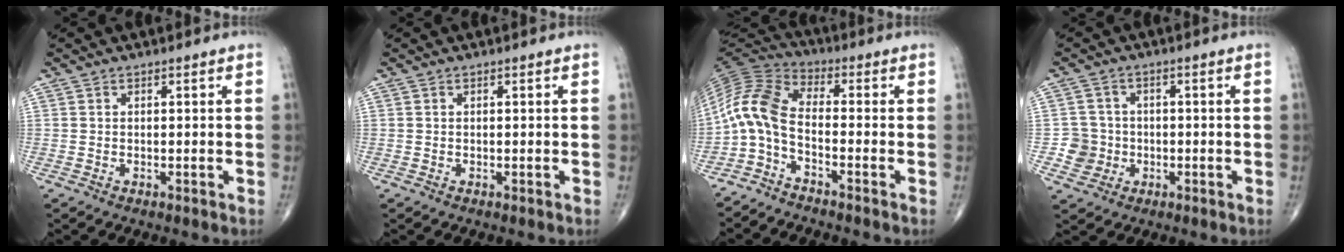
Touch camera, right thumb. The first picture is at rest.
{"total": 0.0}
{"total": 9.2, "force": [-3.2, 4.0, 7.6], "torque": [-0.164, 0.054, -0.084]}
{"total": 4.7, "force": [-1.0, 4.6, 0.3], "torque": [0.022, 0.011, -0.021]}